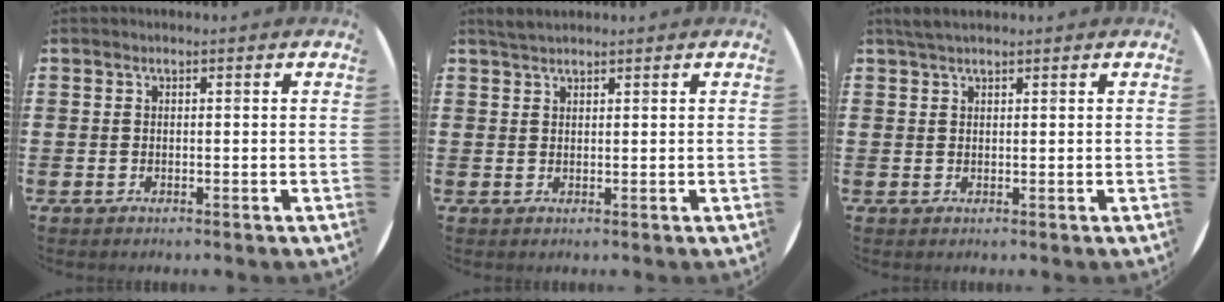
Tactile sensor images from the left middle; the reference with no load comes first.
{"total": 1.7, "force": [1.6, 0.3, 0.5], "torque": [-0.012, 0.004, 0.030]}
{"total": 1.8, "force": [1.5, 0.3, 0.9], "torque": [-0.019, 0.004, 0.028]}